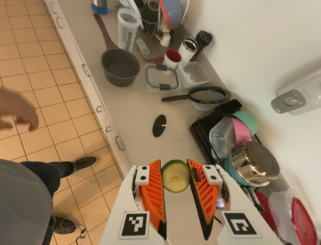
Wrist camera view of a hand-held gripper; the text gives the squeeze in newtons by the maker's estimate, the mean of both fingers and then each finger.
{"total": 7.6, "left": 7.4, "right": 7.9}